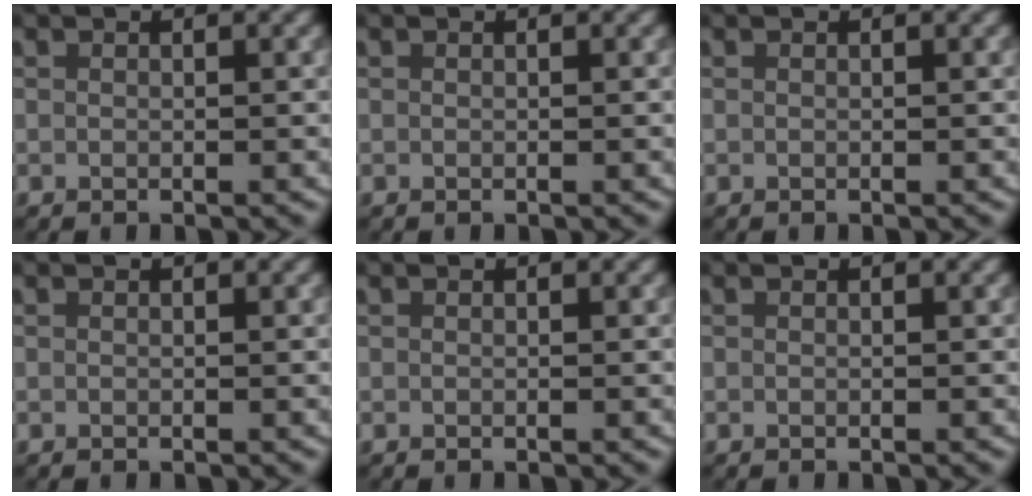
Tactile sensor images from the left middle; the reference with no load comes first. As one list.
[{"total": 0.0}, {"total": 0.0}, {"total": 0.0}, {"total": 0.0}, {"total": 0.0}]